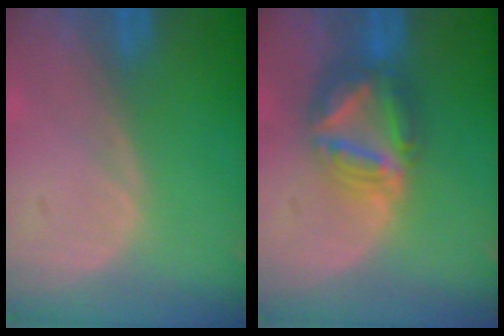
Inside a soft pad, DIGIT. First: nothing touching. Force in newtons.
{"total": 7.9, "press": 6.7, "slide": 4.1}